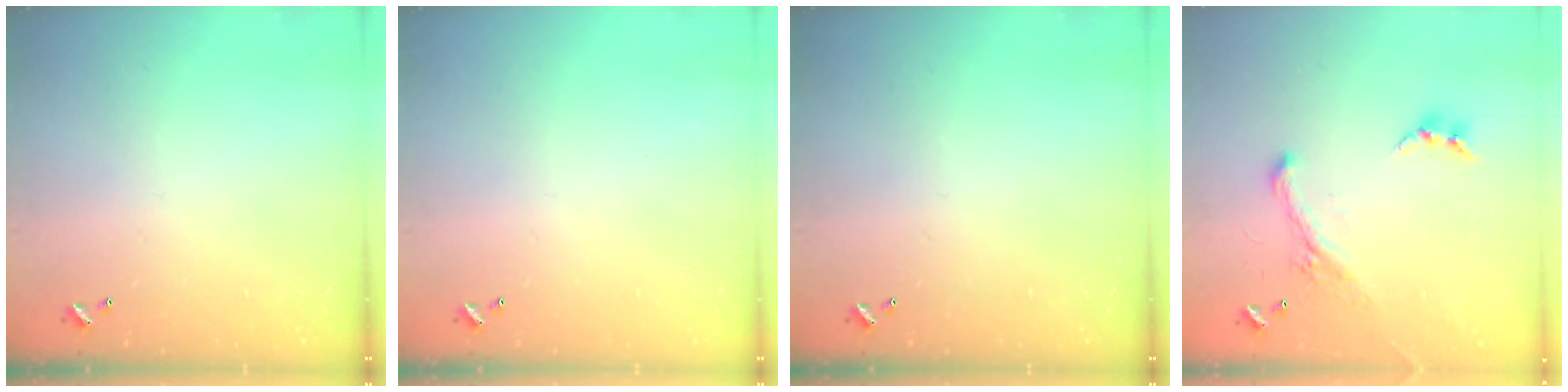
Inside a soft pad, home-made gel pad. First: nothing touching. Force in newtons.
{"total": 0.0}
{"total": 0.0}
{"total": 1.9, "press": 1.3, "slide": 1.4}